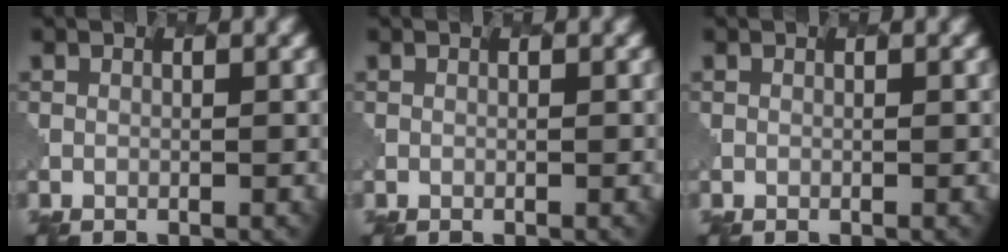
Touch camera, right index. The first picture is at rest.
{"total": 0.0}
{"total": 0.0}